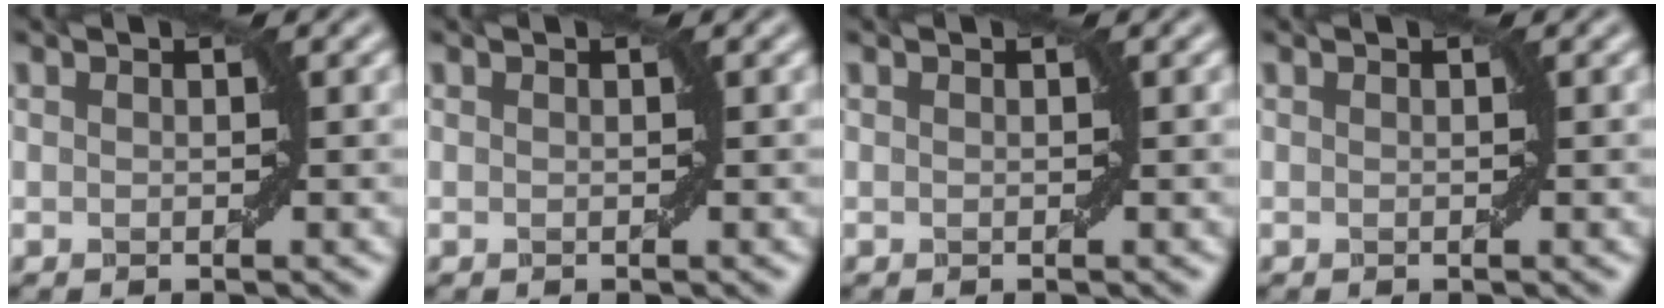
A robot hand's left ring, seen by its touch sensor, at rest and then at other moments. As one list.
[{"total": 0.0}, {"total": 0.0}, {"total": 0.0}]